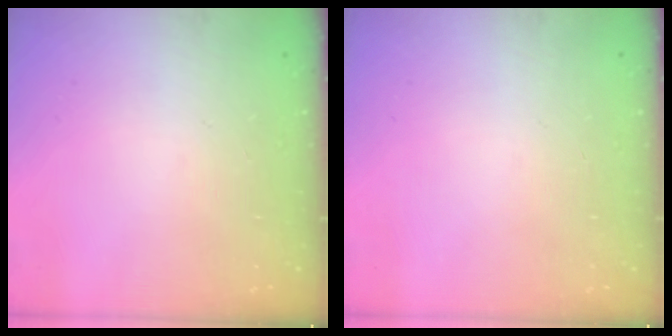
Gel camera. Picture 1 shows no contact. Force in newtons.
{"total": 0.0}